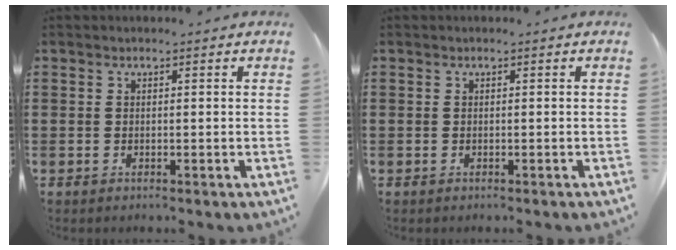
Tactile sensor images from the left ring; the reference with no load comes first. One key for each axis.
{"total": 0.0}